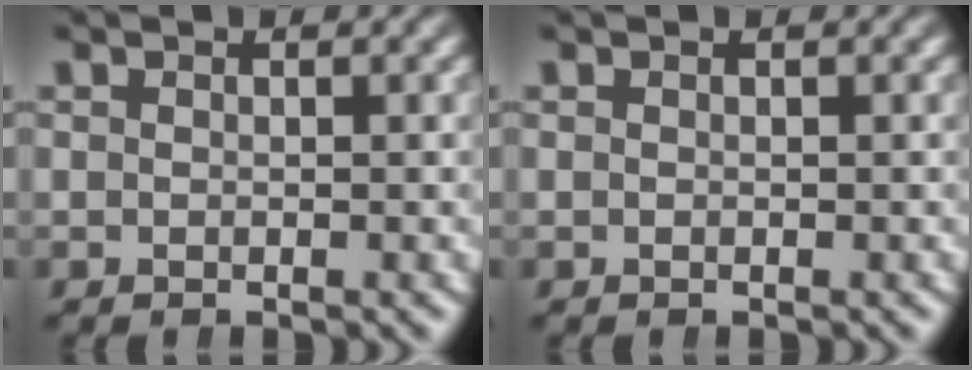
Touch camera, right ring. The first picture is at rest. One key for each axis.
{"total": 0.0}